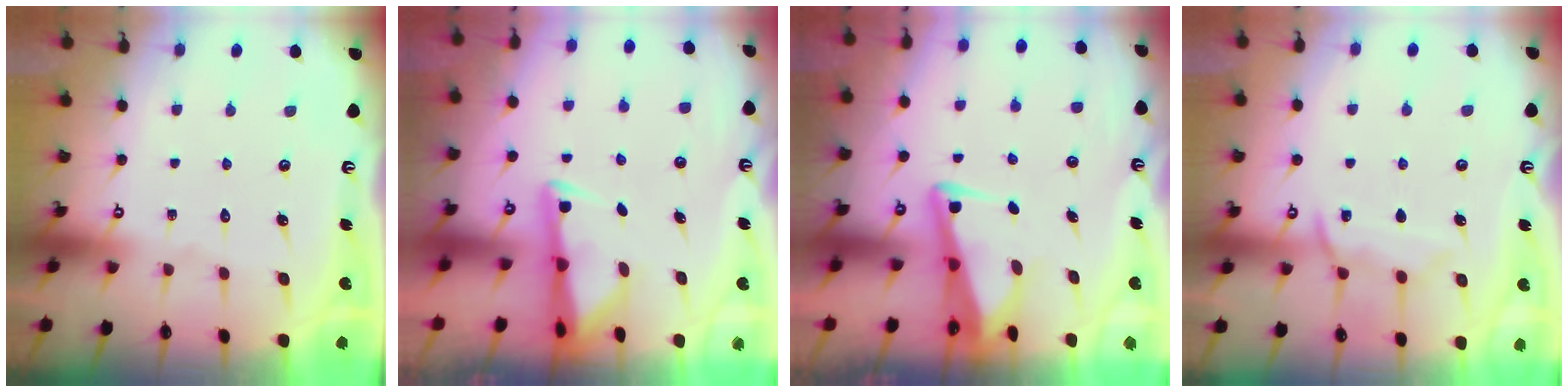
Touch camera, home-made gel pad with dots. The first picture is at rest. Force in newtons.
{"total": 2.9, "press": 2.9, "slide": 0.6}
{"total": 4.7, "press": 4.6, "slide": 0.8}
{"total": 10.7, "press": 10.7, "slide": 0.9}